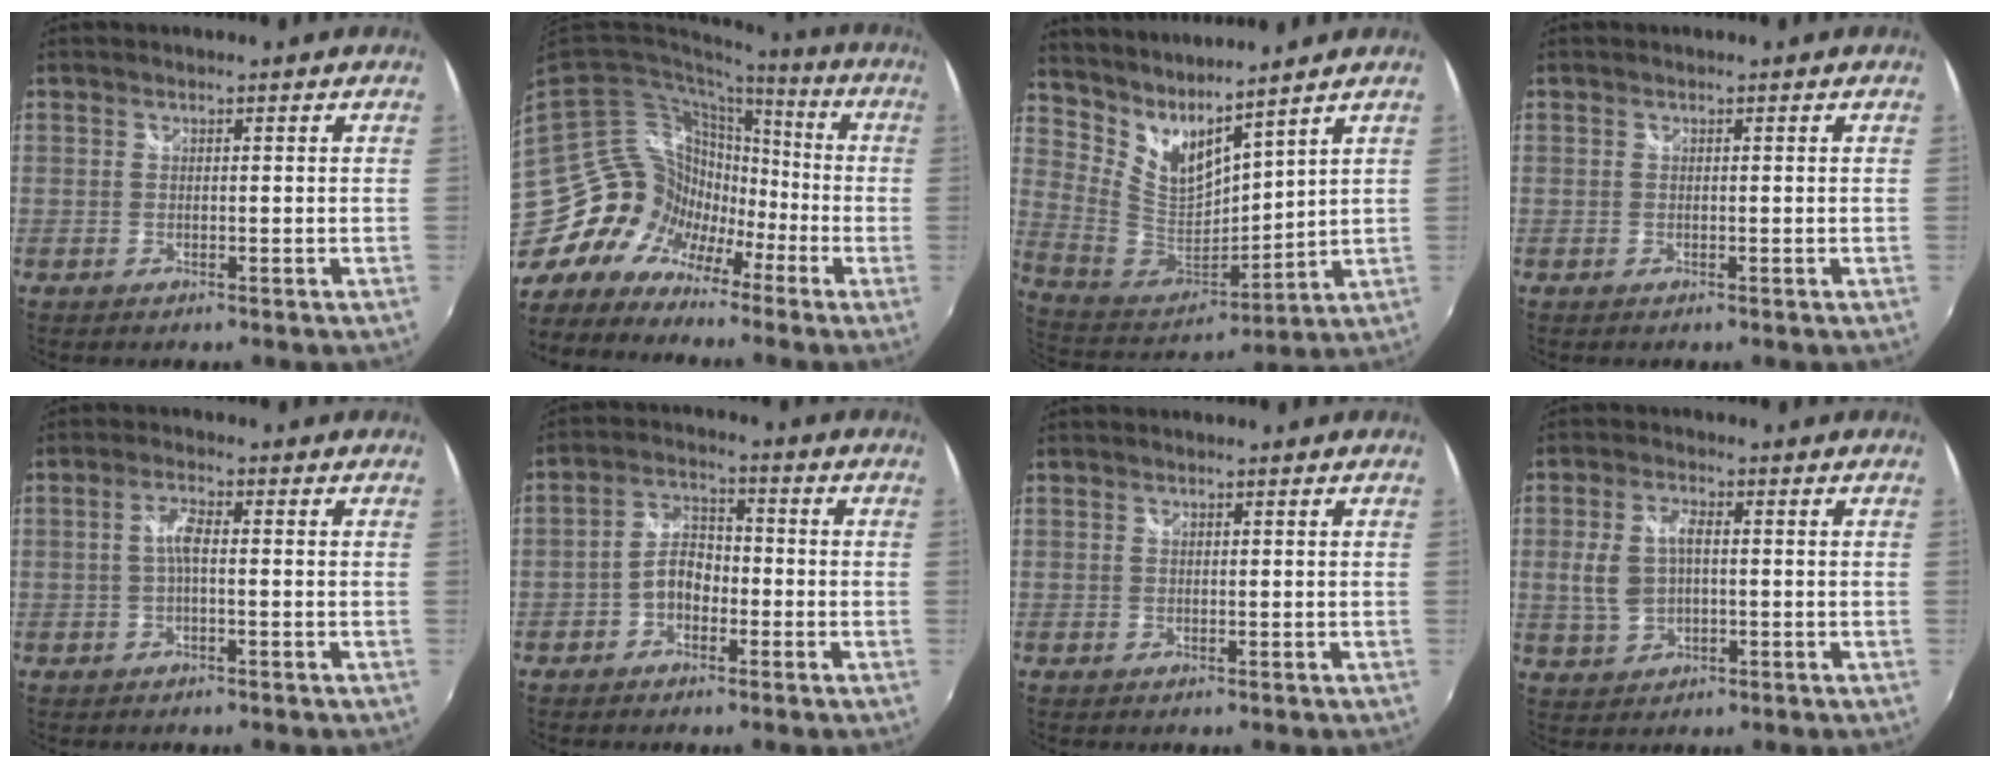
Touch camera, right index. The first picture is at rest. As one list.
[{"total": 16.8, "force": [-10.0, 12.4, 5.2], "torque": [-0.111, 0.026, -0.184]}, {"total": 10.9, "force": [8.9, 3.0, 5.5], "torque": [-0.109, -0.026, 0.184]}, {"total": 0.0}, {"total": 2.8, "force": [-0.3, 0.6, 2.7], "torque": [-0.056, 0.007, -0.006]}, {"total": 5.4, "force": [-2.3, 3.7, 3.3], "torque": [-0.062, 0.018, -0.041]}, {"total": 0.0}, {"total": 6.5, "force": [0.0, 3.7, 5.3], "torque": [-0.114, 0.005, 0.004]}]